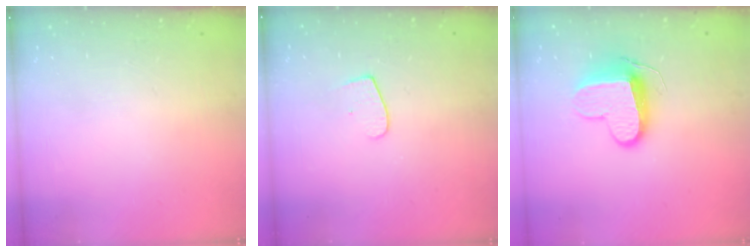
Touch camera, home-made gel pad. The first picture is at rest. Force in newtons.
{"total": 5.0, "press": 5.0, "slide": 0.4}
{"total": 10.3, "press": 10.2, "slide": 0.5}